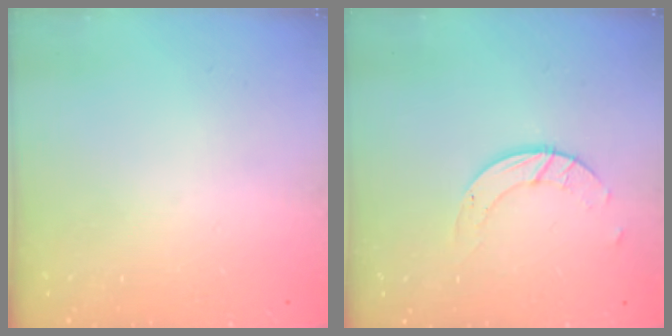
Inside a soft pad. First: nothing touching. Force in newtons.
{"total": 3.6, "press": 3.6, "slide": 0.2}